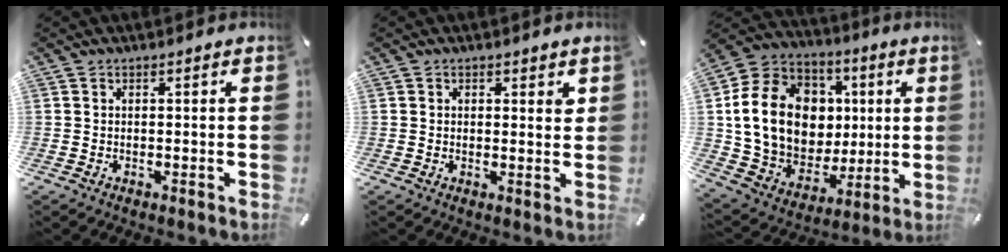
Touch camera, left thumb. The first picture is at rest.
{"total": 1.7, "force": [0.9, 1.1, 0.8], "torque": [-0.001, -0.003, 0.012]}
{"total": 20.1, "force": [3.3, 16.6, 10.9], "torque": [-0.217, -0.005, 0.074]}